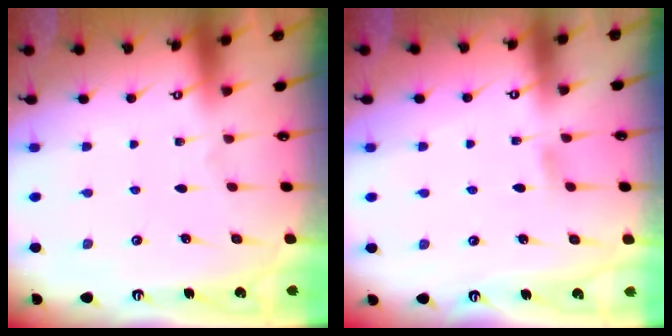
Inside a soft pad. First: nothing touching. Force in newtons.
{"total": 3.8, "press": 3.7, "slide": 0.6}